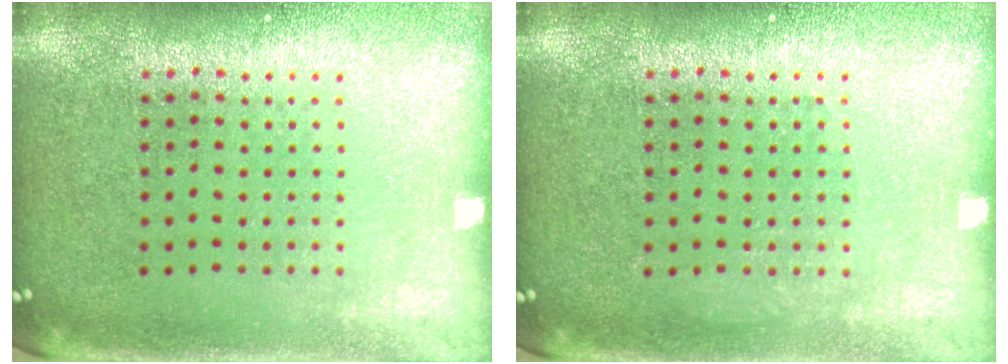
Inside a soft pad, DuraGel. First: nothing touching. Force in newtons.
{"total": 0.6, "press": 0.6, "slide": 0.1}